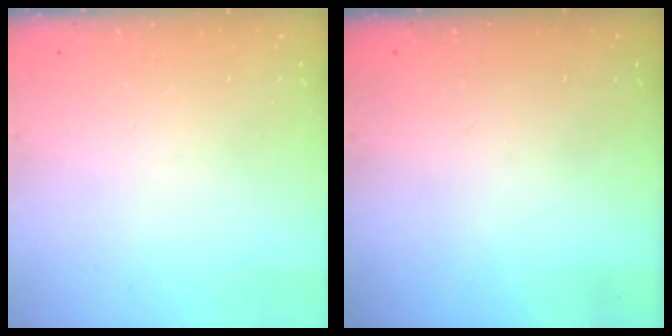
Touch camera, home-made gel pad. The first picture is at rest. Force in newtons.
{"total": 0.0}